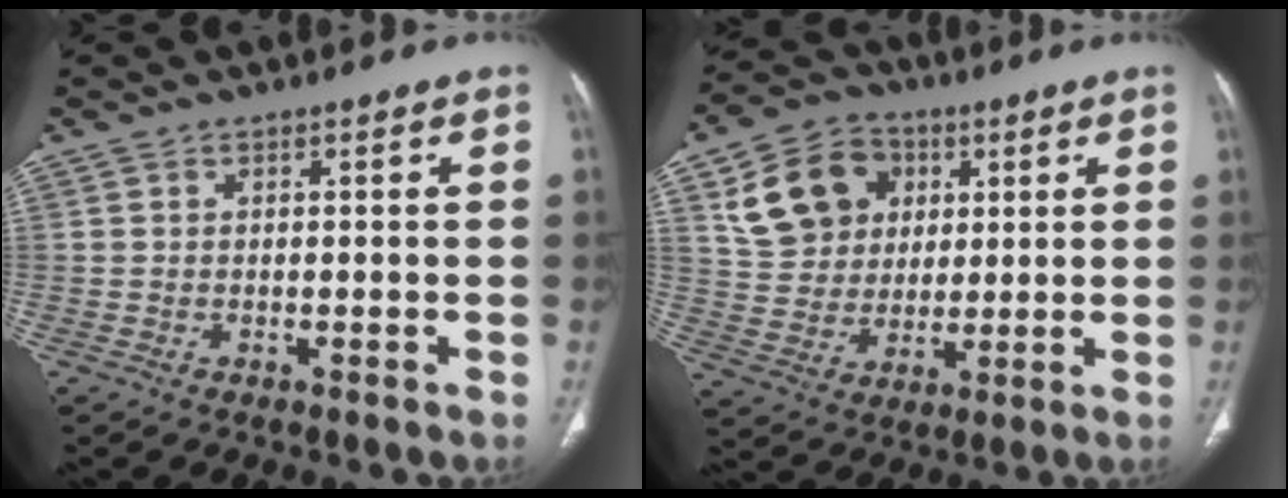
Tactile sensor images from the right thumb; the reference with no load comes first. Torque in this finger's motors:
{"motor_torque": [-0.99, 1.27, -0.01, -0.09, 0.18]}